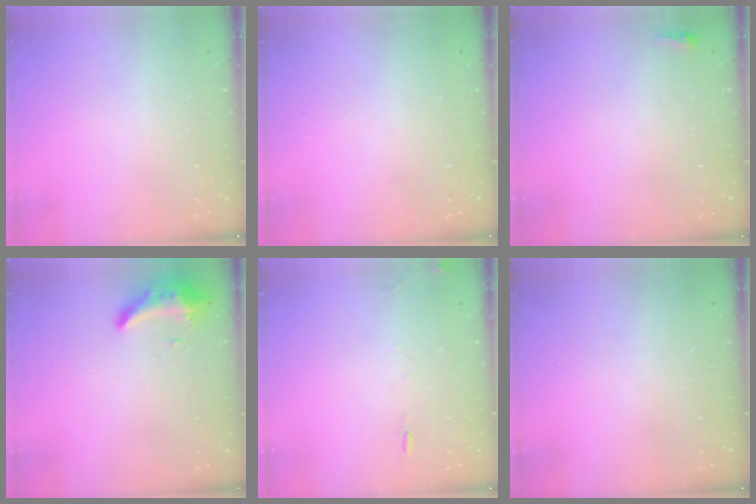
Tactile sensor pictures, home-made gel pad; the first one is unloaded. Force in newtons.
{"total": 0.0}
{"total": 2.4, "press": 2.4, "slide": 0.6}
{"total": 8.6, "press": 8.6, "slide": 1.1}
{"total": 5.6, "press": 5.3, "slide": 1.8}
{"total": 0.0}